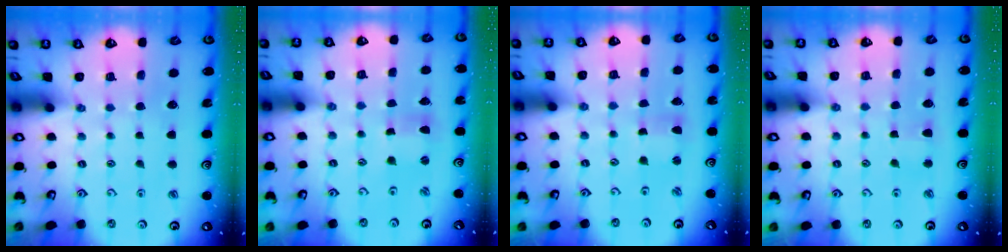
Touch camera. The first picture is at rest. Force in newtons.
{"total": 1.5, "press": 1.4, "slide": 0.3}
{"total": 1.1, "press": 1.1, "slide": 0.2}
{"total": 3.7, "press": 3.7, "slide": 0.4}